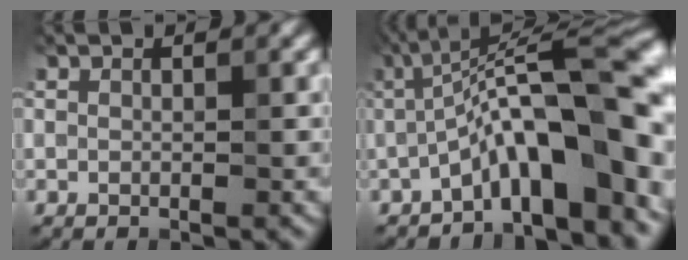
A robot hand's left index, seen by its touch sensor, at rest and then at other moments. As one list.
[{"total": 11.1, "force": [-2.9, 2.7, 10.4], "torque": [-0.153, 0.025, -0.048]}]